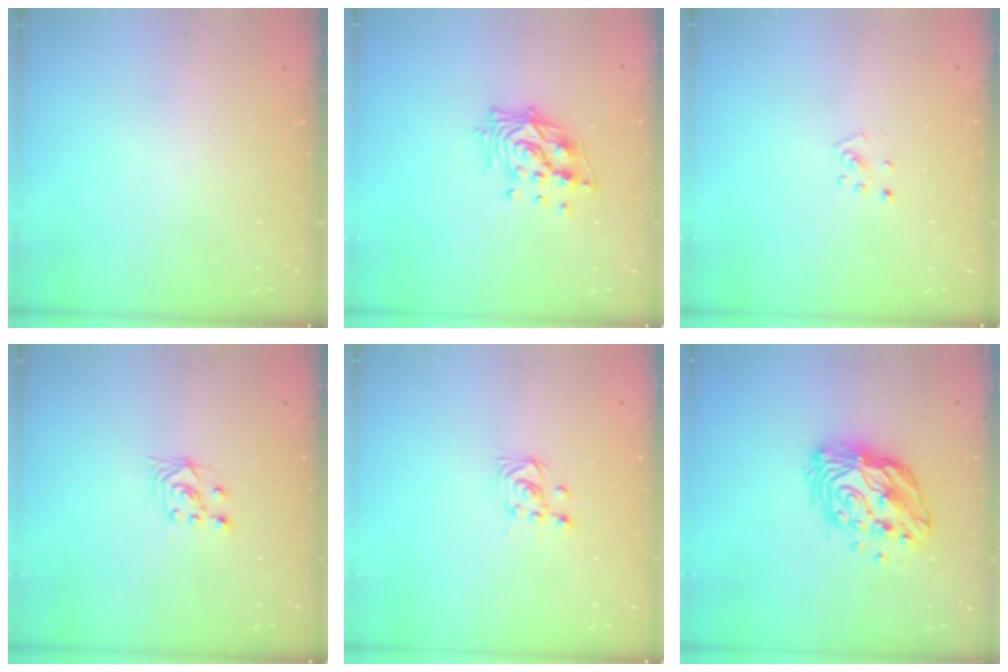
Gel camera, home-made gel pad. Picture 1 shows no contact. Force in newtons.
{"total": 13.1, "press": 13.0, "slide": 1.2}
{"total": 3.7, "press": 3.7, "slide": 0.3}
{"total": 2.5, "press": 2.2, "slide": 1.2}
{"total": 3.6, "press": 3.6, "slide": 0.3}
{"total": 13.0, "press": 13.0, "slide": 0.9}